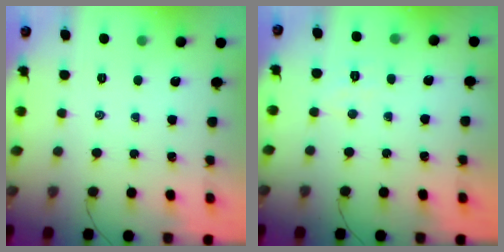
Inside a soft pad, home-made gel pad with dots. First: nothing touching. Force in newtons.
{"total": 4.7, "press": 4.6, "slide": 0.9}